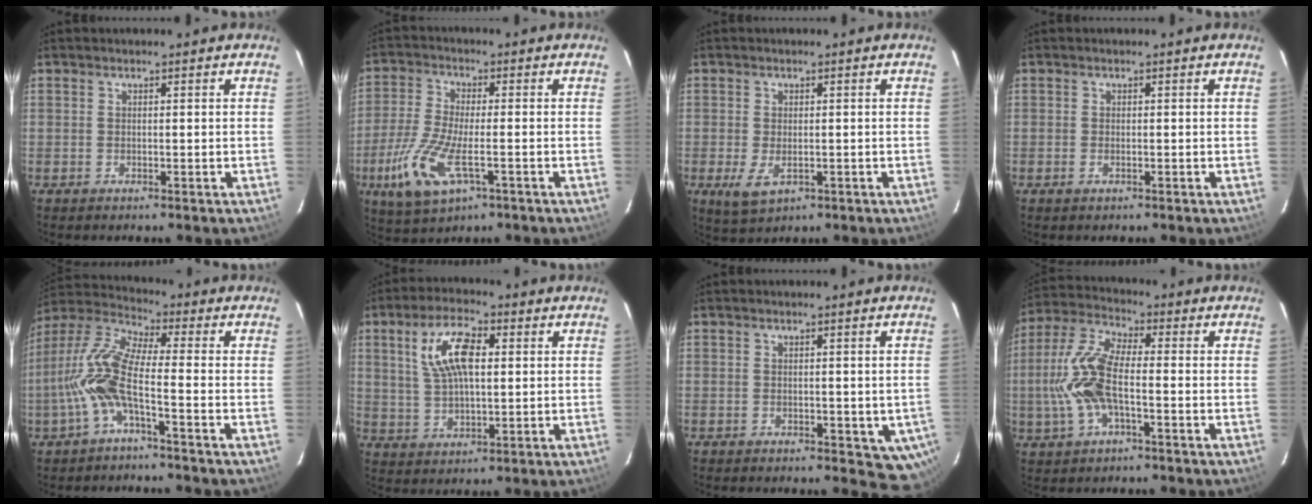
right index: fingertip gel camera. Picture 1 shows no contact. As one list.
[{"total": 11.6, "force": [-4.6, 4.3, 9.7], "torque": [-0.222, -0.018, -0.086]}, {"total": 4.6, "force": [-1.4, 2.7, 3.5], "torque": [-0.072, -0.015, -0.020]}, {"total": 0.8, "force": [-0.4, 0.5, 0.5], "torque": [-0.010, -0.002, -0.008]}, {"total": 10.8, "force": [-3.2, 1.9, 10.1], "torque": [-0.227, 0.009, -0.068]}, {"total": 10.4, "force": [2.9, 4.6, 8.9], "torque": [-0.175, 0.016, 0.058]}, {"total": 5.5, "force": [-1.9, 3.6, 3.6], "torque": [-0.029, 0.001, -0.018]}, {"total": 12.0, "force": [-2.1, 4.7, 10.8], "torque": [-0.241, 0.008, -0.045]}]